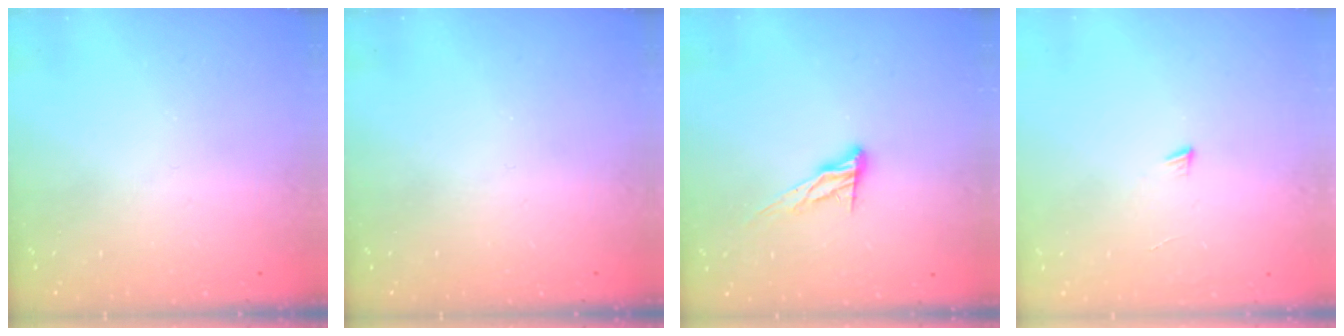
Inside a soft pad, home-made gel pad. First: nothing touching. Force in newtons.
{"total": 0.0}
{"total": 8.2, "press": 8.2, "slide": 0.2}
{"total": 3.0, "press": 3.0, "slide": 0.3}